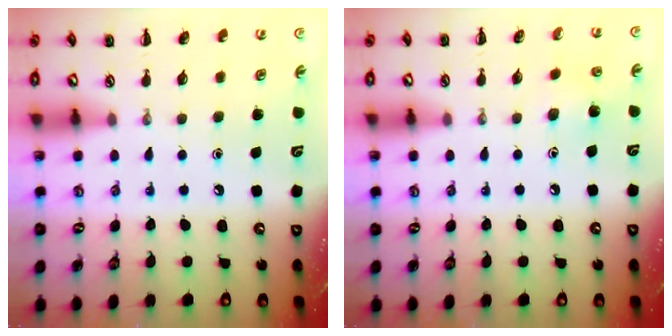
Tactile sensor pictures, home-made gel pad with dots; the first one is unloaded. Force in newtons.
{"total": 3.9, "press": 3.7, "slide": 1.1}